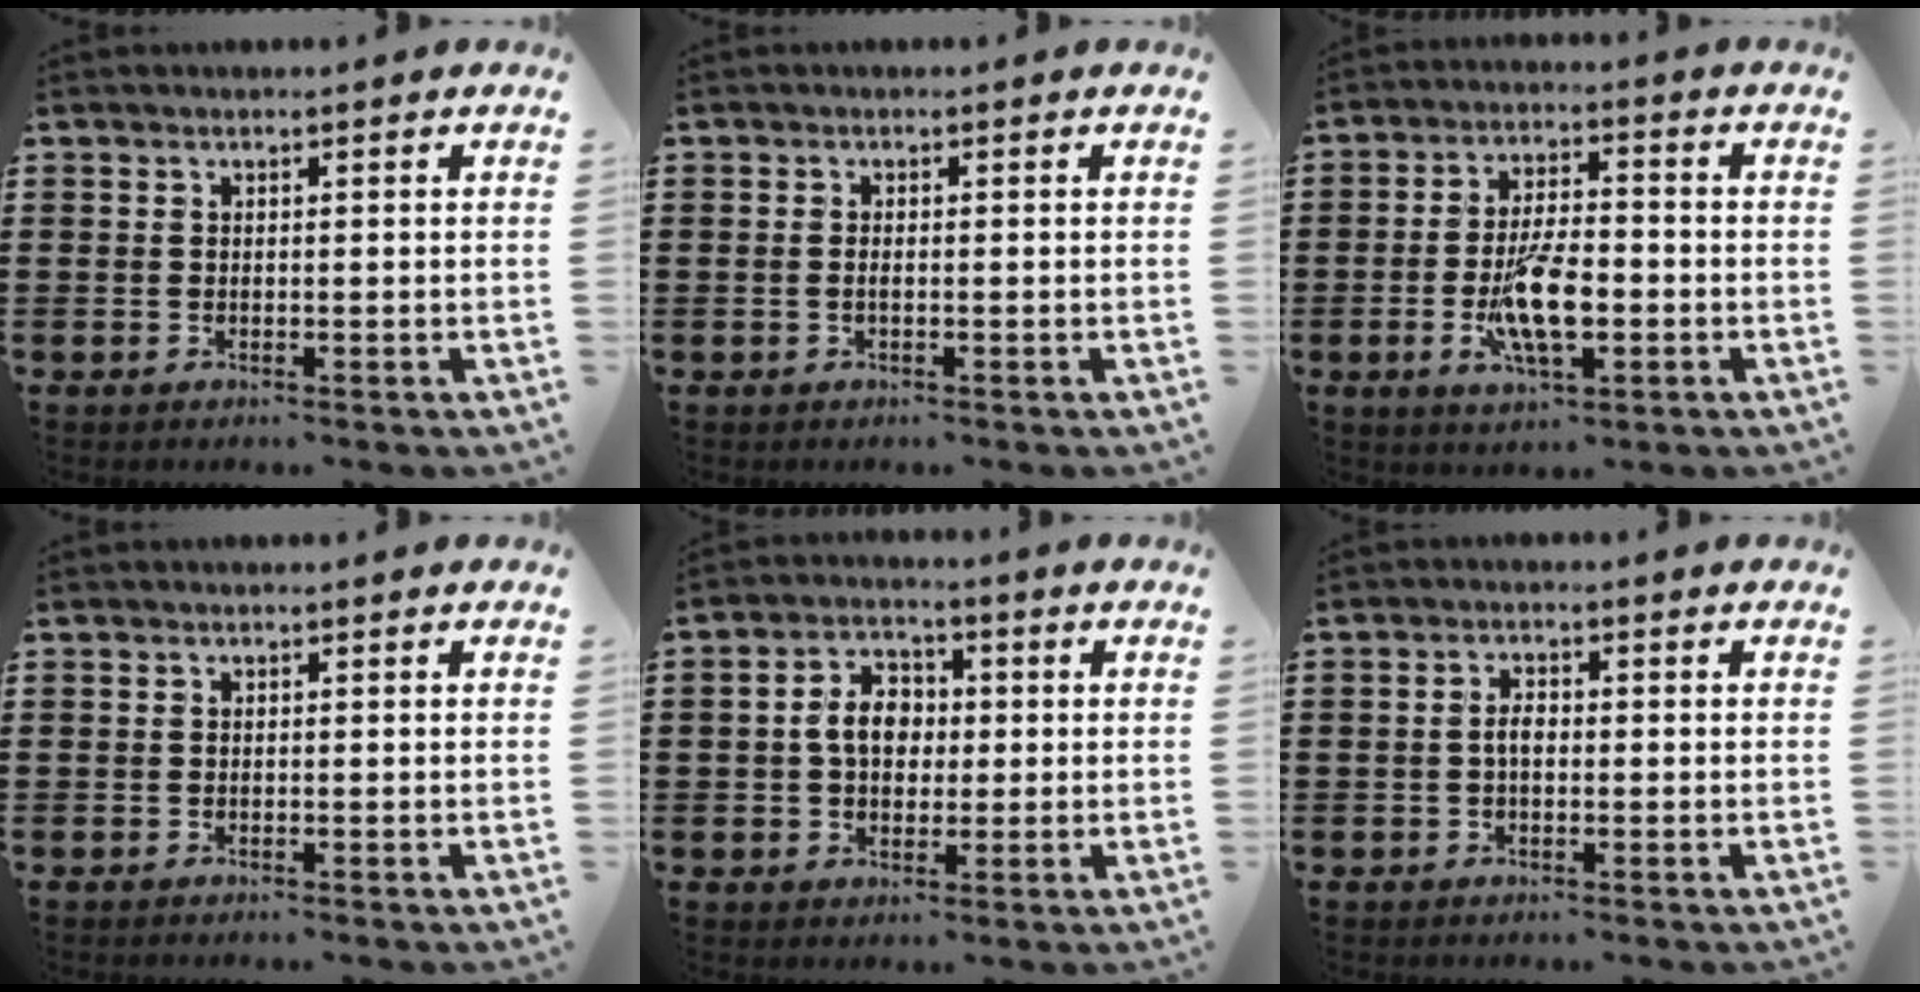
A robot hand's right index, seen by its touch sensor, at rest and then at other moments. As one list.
[{"total": 0.8, "force": [-0.1, 0.3, 0.8], "torque": [-0.017, -0.002, -0.002]}, {"total": 9.6, "force": [-2.6, 3.7, 8.5], "torque": [-0.176, -0.009, -0.047]}, {"total": 0.0}, {"total": 5.8, "force": [0.2, 4.2, 4.1], "torque": [-0.079, 0.014, -0.001]}, {"total": 2.2, "force": [-0.2, 1.1, 1.9], "torque": [-0.043, 0.001, -0.007]}]